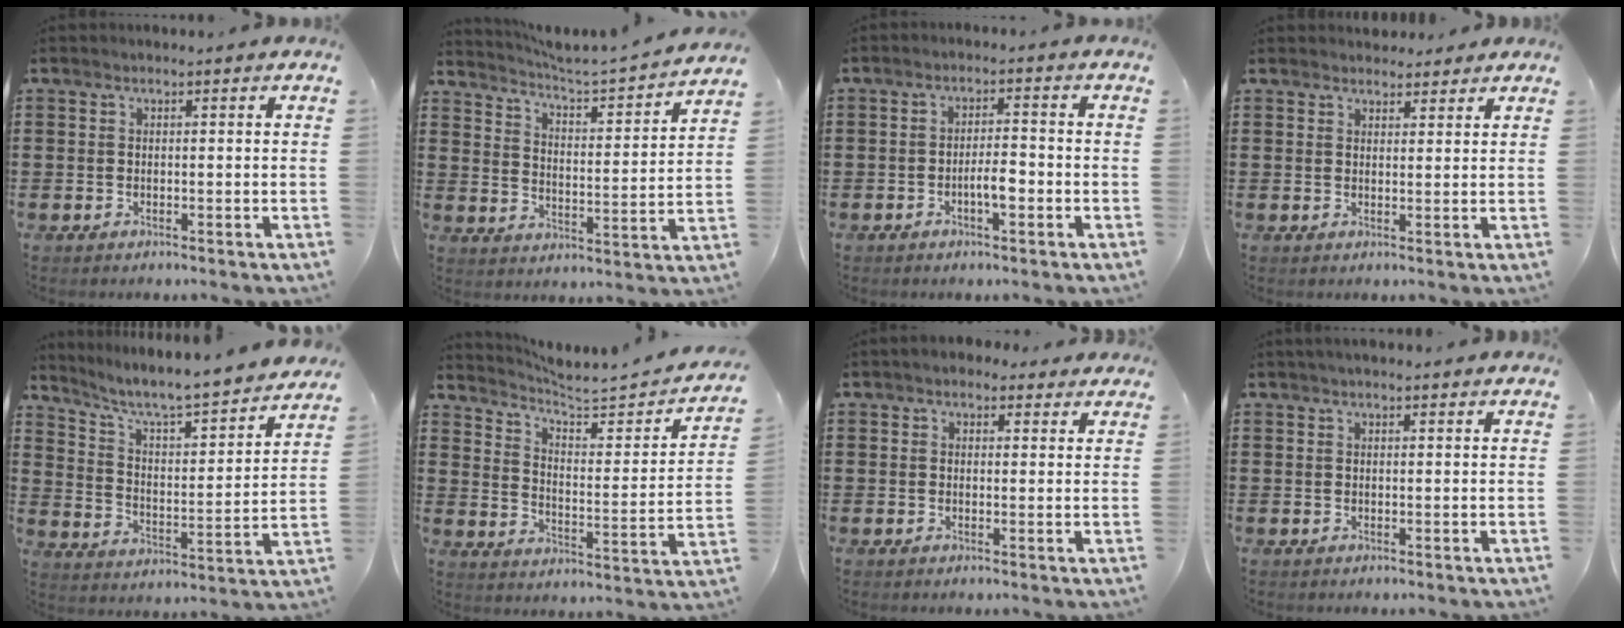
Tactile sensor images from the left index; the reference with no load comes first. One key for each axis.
{"total": 2.8, "fx": 2.7, "fy": -0.3, "fz": 0.7, "tx": -0.033, "ty": -0.033, "tz": 0.032}
{"total": 3.9, "fx": -1.5, "fy": 1.2, "fz": 3.4, "tx": -0.068, "ty": 0.005, "tz": -0.030}
{"total": 2.6, "fx": 2.4, "fy": 0.8, "fz": 0.0, "tx": 0.001, "ty": -0.005, "tz": 0.045}
{"total": 5.9, "fx": 5.2, "fy": 0.1, "fz": 2.6, "tx": -0.077, "ty": -0.048, "tz": 0.080}
{"total": 4.2, "fx": 3.8, "fy": 0.3, "fz": 1.7, "tx": -0.050, "ty": -0.037, "tz": 0.053}
{"total": 2.3, "fx": 1.7, "fy": 1.3, "fz": 0.7, "tx": -0.013, "ty": 0.003, "tz": 0.029}
{"total": 1.3, "fx": 1.2, "fy": 0.2, "fz": 0.6, "tx": -0.013, "ty": 0.002, "tz": 0.022}